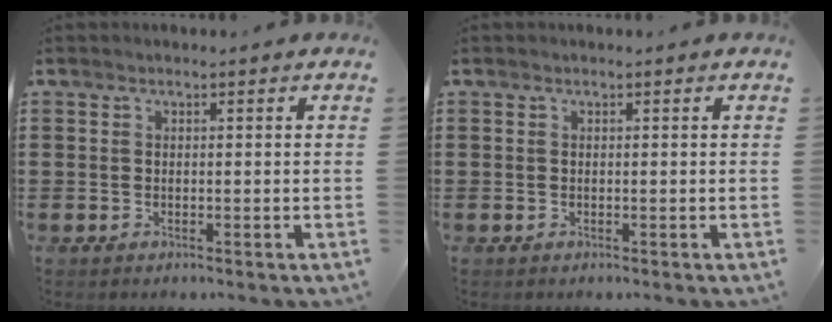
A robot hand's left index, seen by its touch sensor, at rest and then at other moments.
{"total": 0.0}